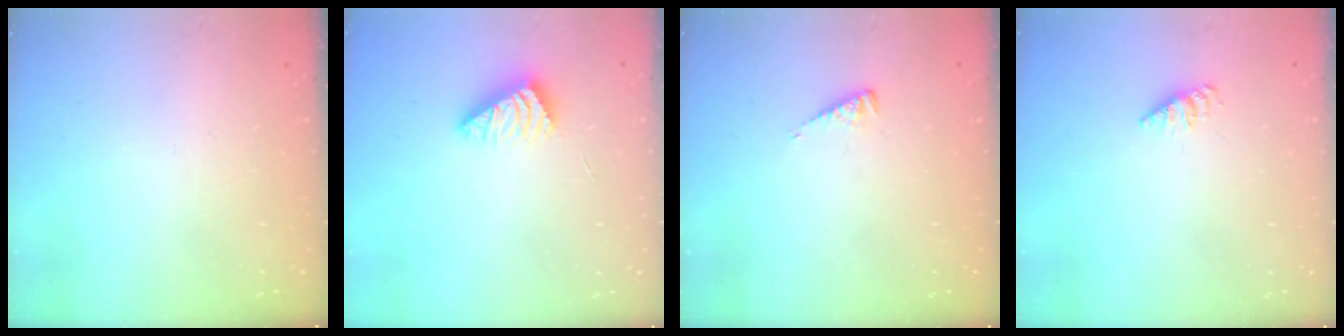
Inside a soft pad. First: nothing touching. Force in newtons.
{"total": 3.7, "press": 3.7, "slide": 0.7}
{"total": 3.3, "press": 3.3, "slide": 0.3}
{"total": 2.6, "press": 2.6, "slide": 0.4}